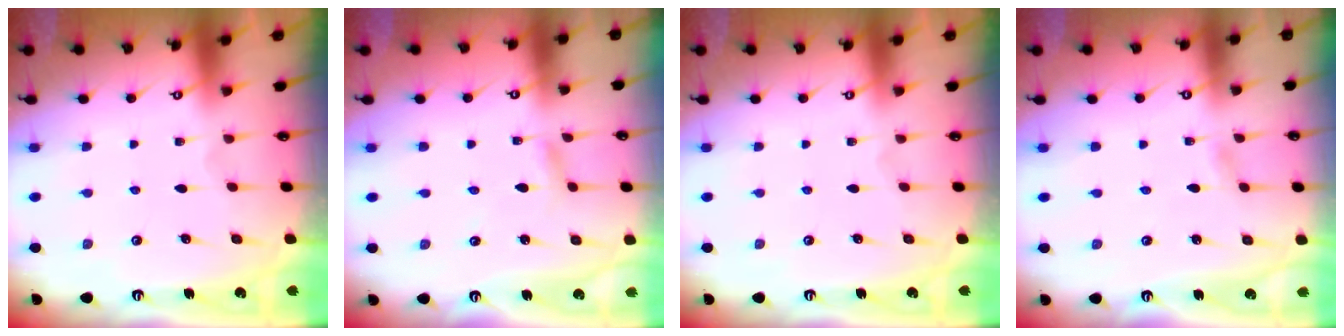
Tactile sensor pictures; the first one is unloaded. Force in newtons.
{"total": 2.5, "press": 2.5, "slide": 0.2}
{"total": 0.0}
{"total": 1.1, "press": 1.1, "slide": 0.1}